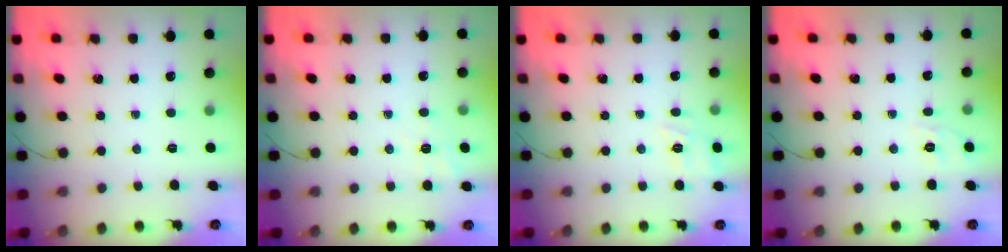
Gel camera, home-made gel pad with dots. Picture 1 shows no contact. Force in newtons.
{"total": 2.3, "press": 0.9, "slide": 2.1}
{"total": 10.6, "press": 10.5, "slide": 1.6}
{"total": 1.5, "press": 0.0, "slide": 1.5}